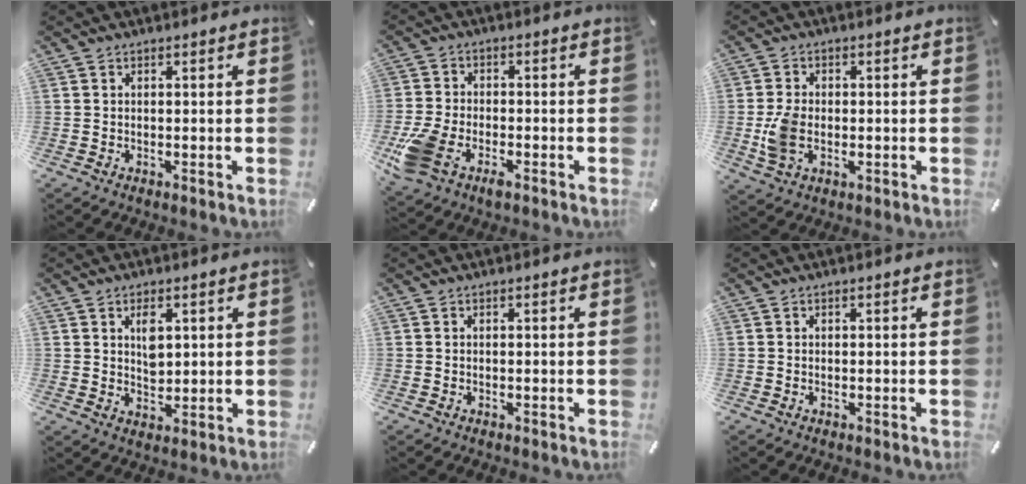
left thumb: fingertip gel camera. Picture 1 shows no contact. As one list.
[{"total": 8.4, "force": [-4.6, 4.7, 5.3], "torque": [-0.132, 0.006, -0.088]}, {"total": 6.3, "force": [-1.0, 4.2, 4.5], "torque": [-0.105, -0.003, -0.018]}, {"total": 4.6, "force": [1.7, 2.8, 3.2], "torque": [-0.047, -0.005, 0.023]}, {"total": 0.0}, {"total": 0.0}]